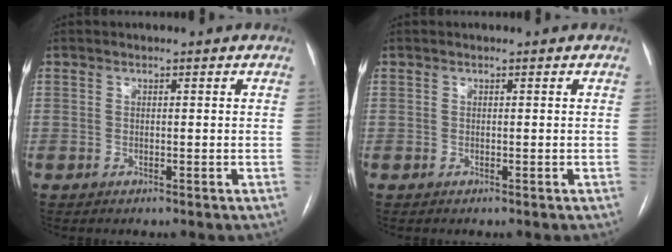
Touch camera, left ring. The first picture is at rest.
{"total": 0.0}